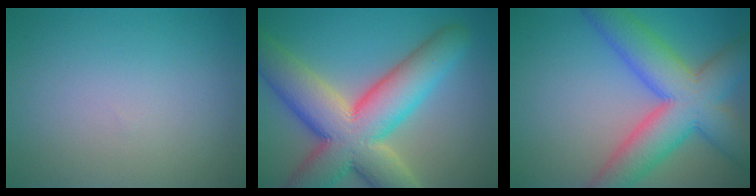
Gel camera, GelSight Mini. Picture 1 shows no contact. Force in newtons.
{"total": 12.6, "press": 12.6, "slide": 1.1}
{"total": 10.2, "press": 10.2, "slide": 0.3}